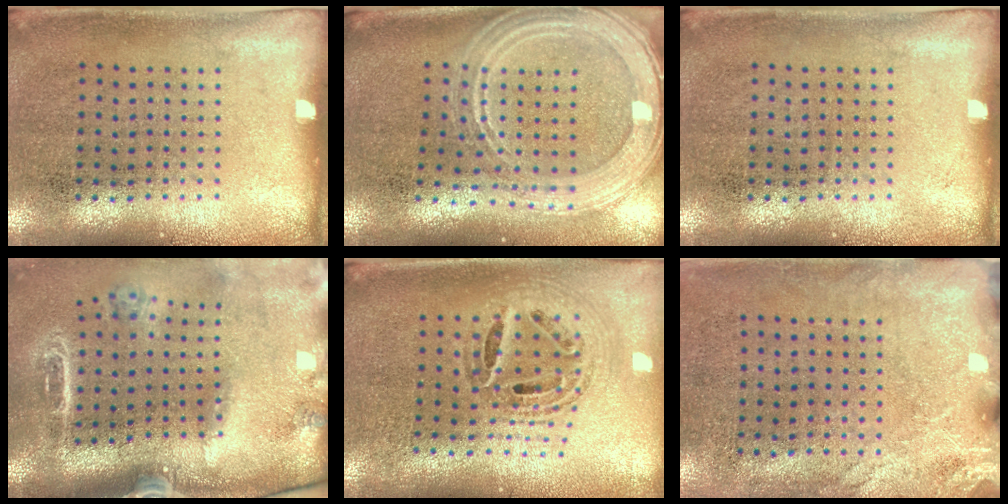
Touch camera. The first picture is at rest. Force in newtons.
{"total": 2.9, "press": 2.3, "slide": 1.7}
{"total": 0.0}
{"total": 2.5, "press": 2.0, "slide": 1.6}
{"total": 1.2, "press": 1.1, "slide": 0.4}
{"total": 2.6, "press": 2.0, "slide": 1.6}